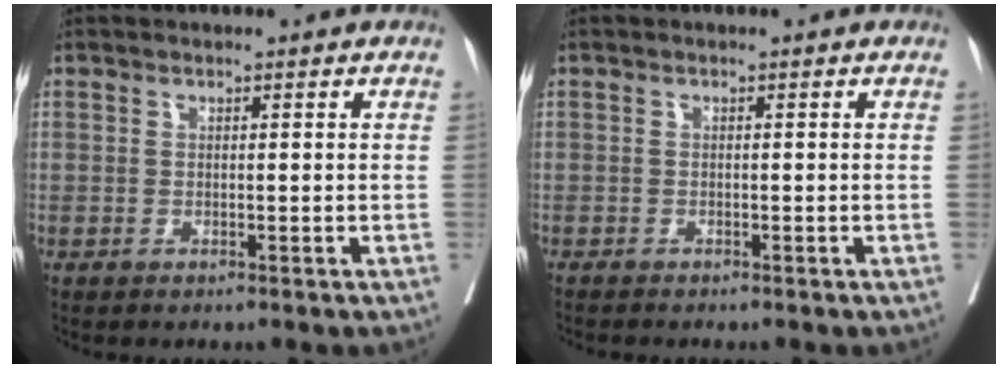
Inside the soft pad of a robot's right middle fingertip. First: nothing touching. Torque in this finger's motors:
{"motor_torque": [0.08, -0.08, 0.01, 0.02]}